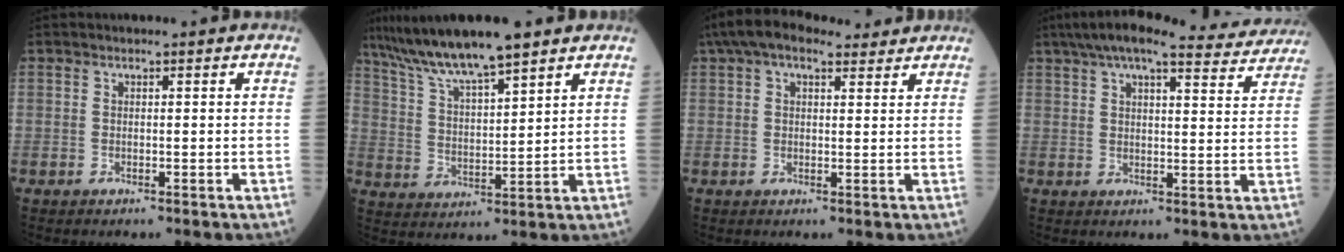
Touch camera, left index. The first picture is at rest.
{"total": 11.3, "force": [9.3, 0.7, 6.4], "torque": [-0.125, 0.015, 0.174]}
{"total": 9.1, "force": [6.9, 3.5, 4.8], "torque": [-0.088, 0.050, 0.112]}
{"total": 18.8, "force": [16.9, 3.3, 7.7], "torque": [-0.116, 0.028, 0.213]}